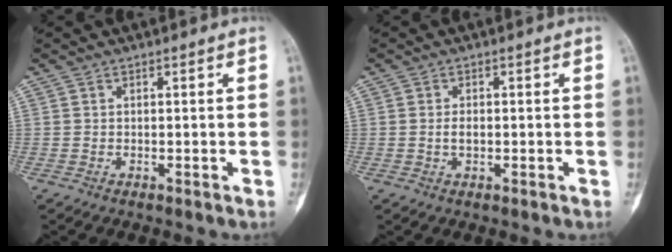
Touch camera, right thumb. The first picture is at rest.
{"total": 1.8, "force": [-0.3, 1.1, 1.4], "torque": [-0.026, 0.003, -0.006]}